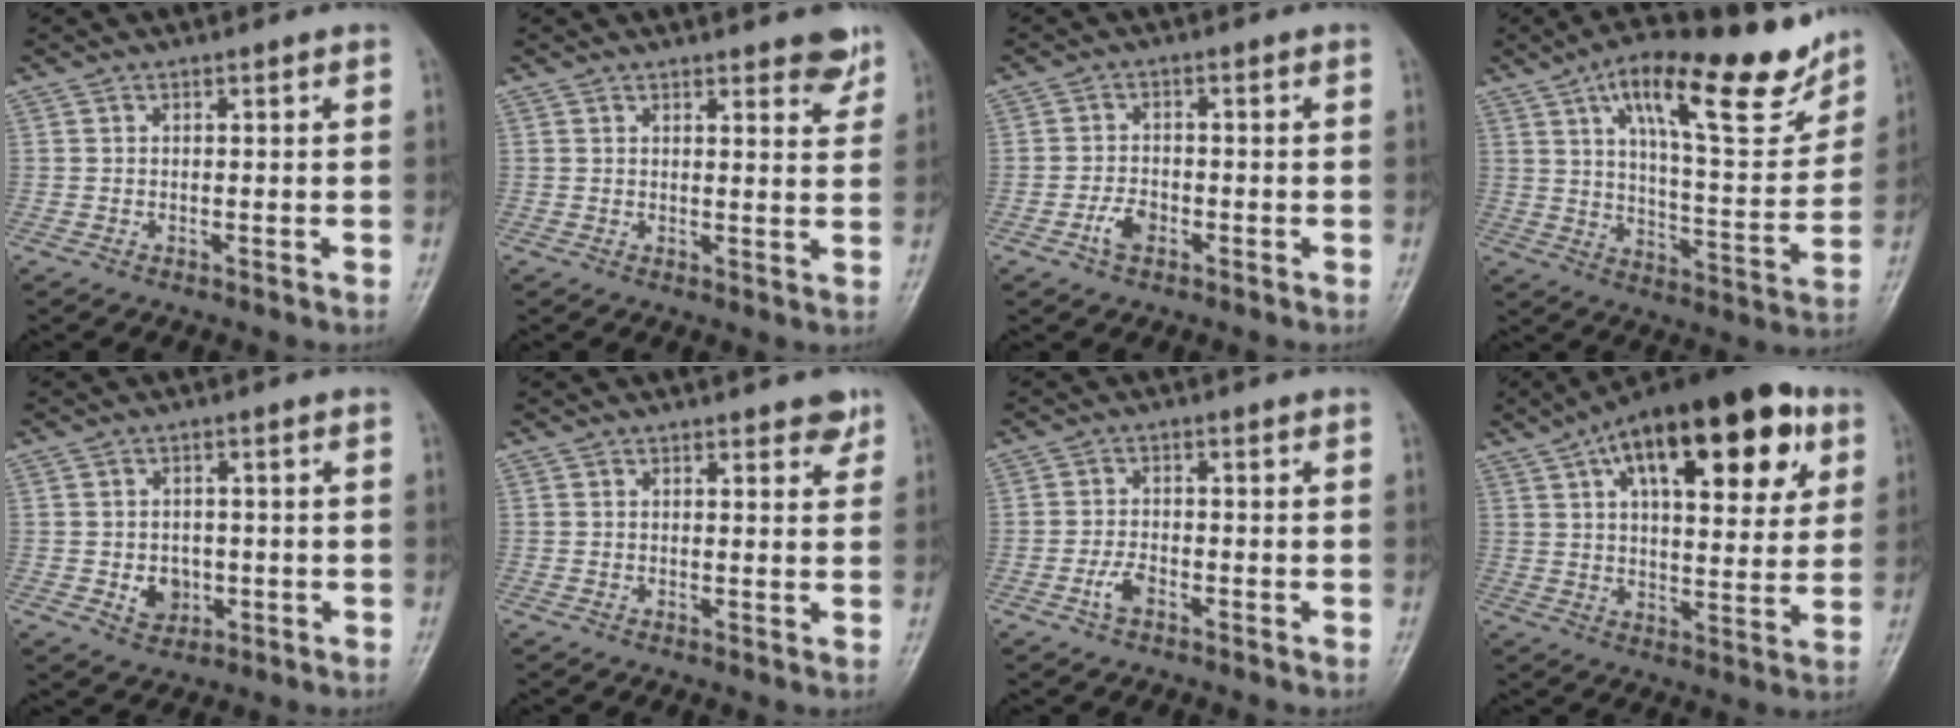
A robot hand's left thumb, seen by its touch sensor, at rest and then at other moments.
{"total": 4.7, "force": [3.3, 1.4, 3.1], "torque": [-0.020, -0.020, 0.039]}
{"total": 3.7, "force": [-1.8, 2.2, 2.3], "torque": [-0.041, 0.012, -0.035]}
{"total": 21.9, "force": [13.3, 6.9, 15.9], "torque": [-0.200, -0.051, 0.208]}
{"total": 4.6, "force": [-0.9, 3.8, 2.4], "torque": [-0.017, 0.004, -0.007]}
{"total": 3.0, "force": [2.1, 1.2, 1.7], "torque": [-0.003, -0.010, 0.024]}
{"total": 3.1, "force": [-1.6, 1.5, 2.1], "torque": [-0.046, 0.011, -0.033]}
{"total": 24.5, "force": [11.0, 10.5, 19.2], "torque": [-0.267, 0.000, 0.164]}